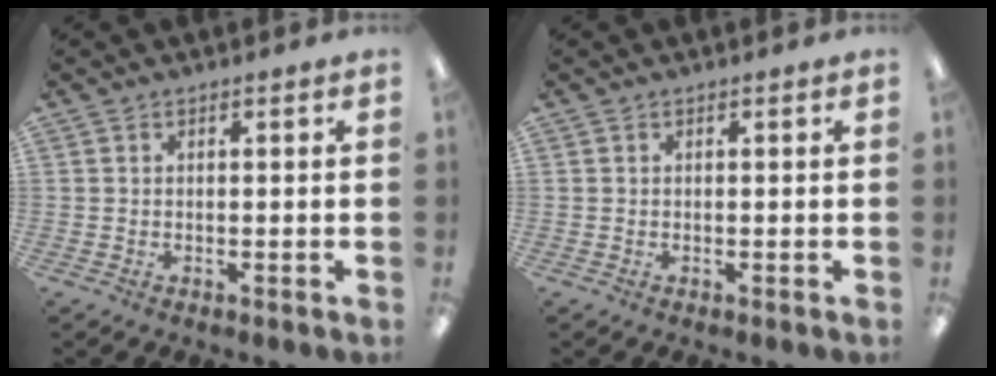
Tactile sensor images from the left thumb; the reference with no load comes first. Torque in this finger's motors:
{"motor_torque": [-0.01, 0.00, 0.07, -0.05, 0.00]}